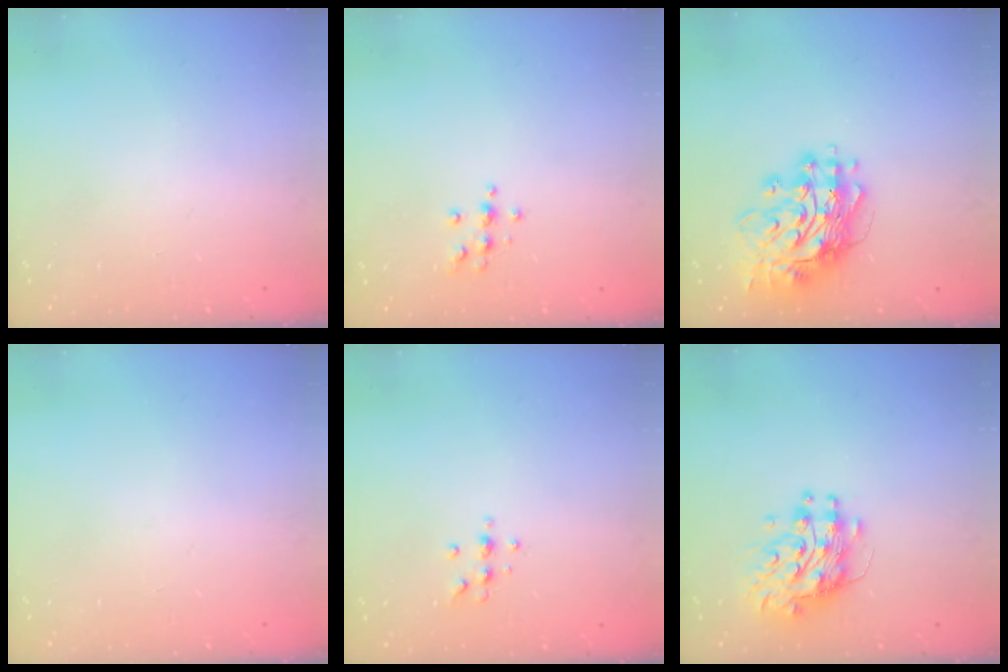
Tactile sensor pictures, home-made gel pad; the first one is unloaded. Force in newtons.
{"total": 6.2, "press": 6.1, "slide": 1.3}
{"total": 17.5, "press": 17.4, "slide": 1.7}
{"total": 0.0}
{"total": 5.7, "press": 5.5, "slide": 1.6}
{"total": 9.9, "press": 9.9, "slide": 0.9}